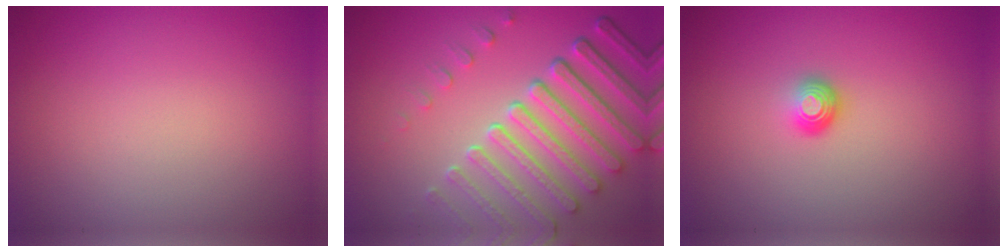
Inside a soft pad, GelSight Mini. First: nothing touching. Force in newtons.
{"total": 7.7, "press": 5.7, "slide": 5.2}
{"total": 1.4, "press": 1.0, "slide": 1.0}